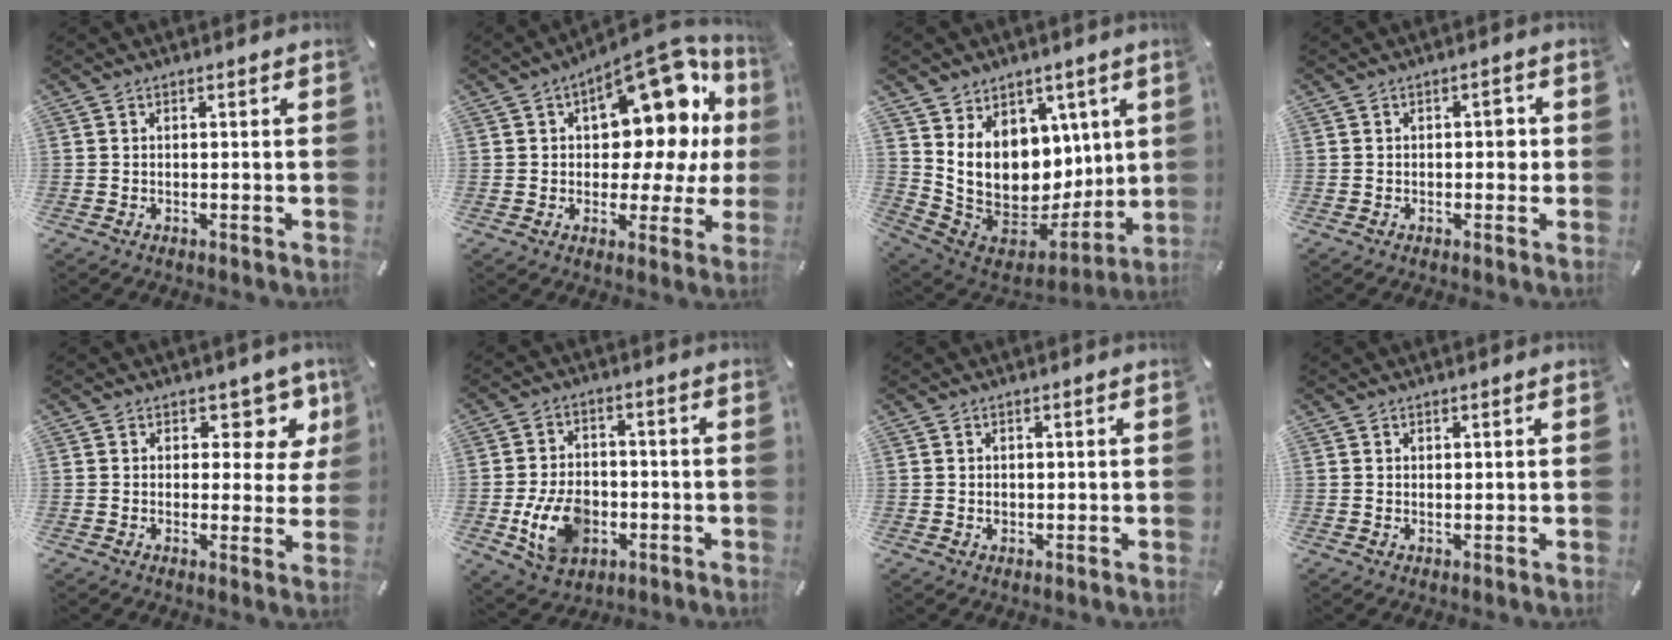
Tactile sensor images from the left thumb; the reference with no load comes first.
{"total": 19.9, "force": [8.6, 11.0, 14.2], "torque": [-0.170, -0.073, 0.140]}
{"total": 15.2, "force": [3.6, 12.9, 7.3], "torque": [-0.155, -0.056, 0.081]}
{"total": 2.7, "force": [0.0, 1.6, 2.2], "torque": [-0.019, 0.000, -0.010]}
{"total": 8.5, "force": [4.9, 5.2, 4.6], "torque": [-0.037, -0.038, 0.081]}
{"total": 11.4, "force": [-3.0, 8.4, 7.1], "torque": [-0.146, 0.006, -0.052]}
{"total": 0.8, "force": [0.4, 0.7, 0.2], "torque": [-0.004, 0.001, 0.008]}
{"total": 0.7, "force": [0.6, 0.2, 0.1], "torque": [-0.004, -0.002, 0.012]}